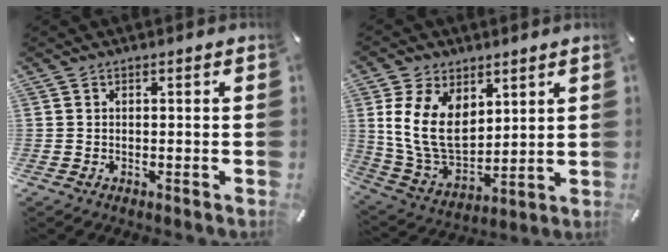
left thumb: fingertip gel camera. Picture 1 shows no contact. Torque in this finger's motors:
{"motor_torque": [0.65, 0.61, 1.96, -0.81, 0.61]}